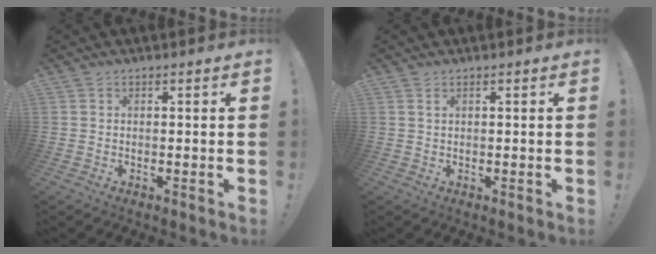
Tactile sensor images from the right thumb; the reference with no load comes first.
{"total": 1.2, "force": [0.7, 0.4, 0.9], "torque": [-0.024, 0.004, 0.014]}